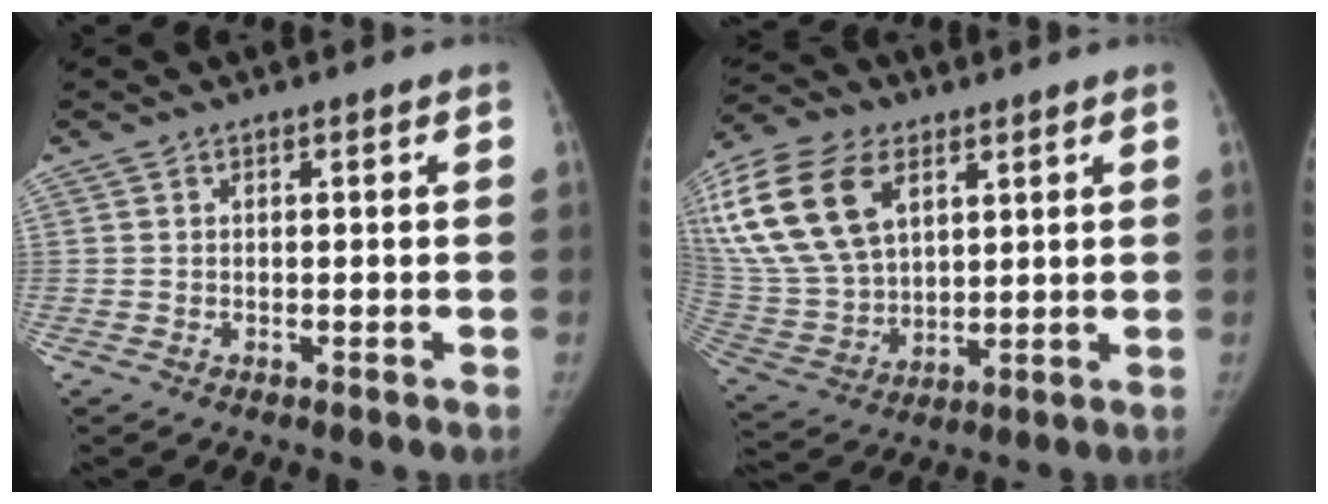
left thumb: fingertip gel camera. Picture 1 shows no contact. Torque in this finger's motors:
{"motor_torque": [0.33, 0.84, 1.38, -1.40, 0.23]}